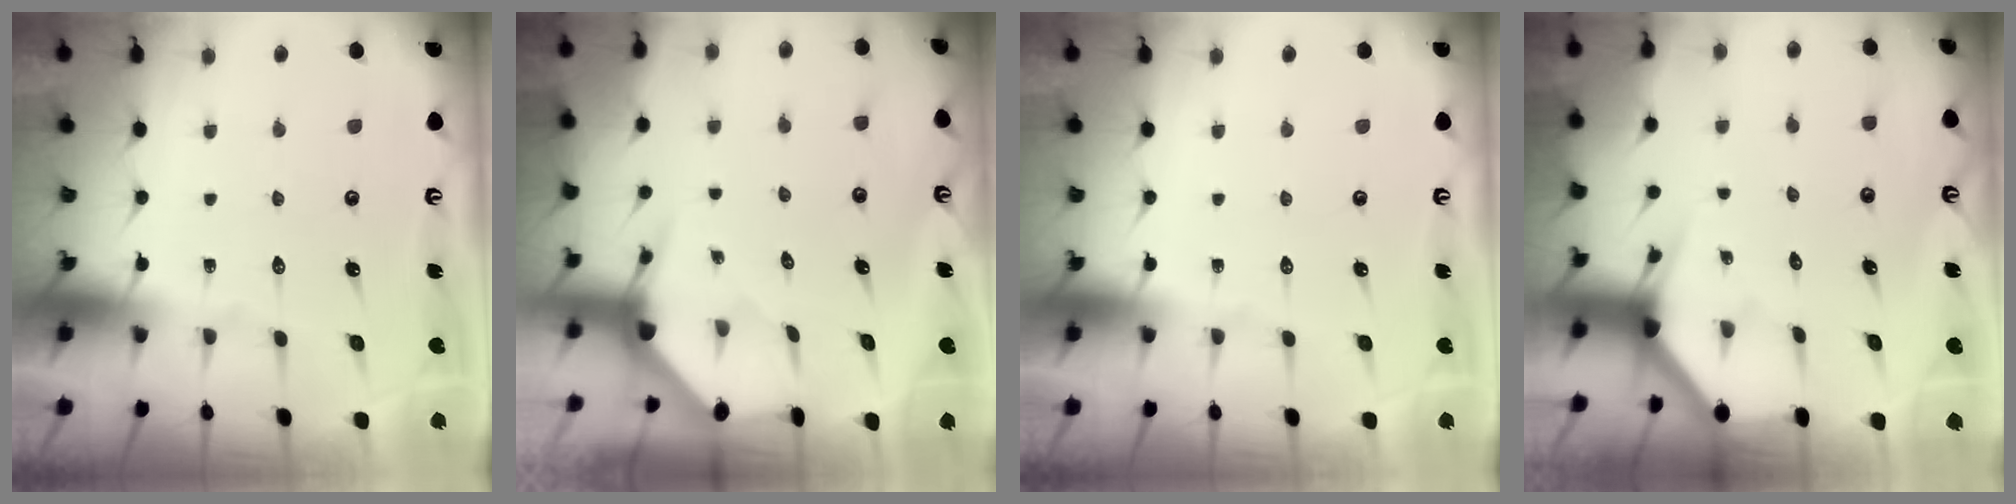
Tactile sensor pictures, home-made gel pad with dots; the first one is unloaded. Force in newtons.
{"total": 3.1, "press": 3.1, "slide": 0.2}
{"total": 0.0}
{"total": 2.8, "press": 2.8, "slide": 0.1}